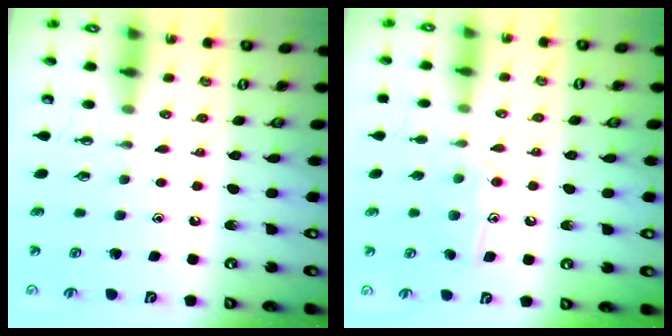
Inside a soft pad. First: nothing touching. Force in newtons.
{"total": 9.2, "press": 9.2, "slide": 0.5}